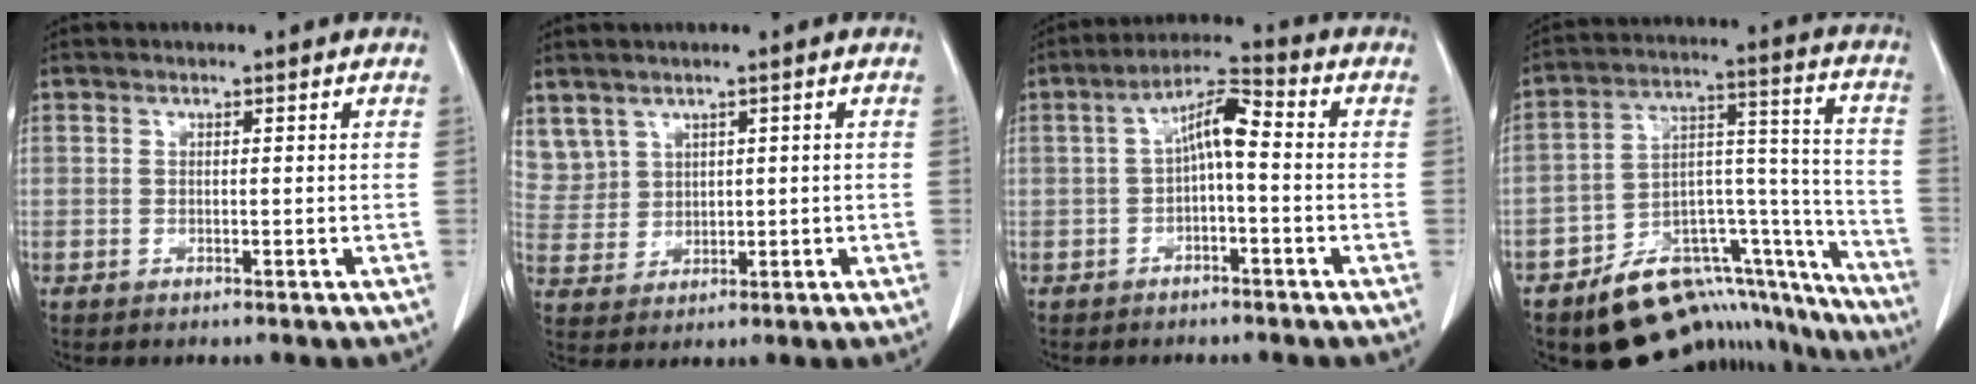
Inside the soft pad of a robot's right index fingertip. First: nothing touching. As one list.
[{"total": 6.4, "force": [3.9, 5.0, 0.7], "torque": [-0.026, 0.016, 0.097]}, {"total": 6.4, "force": [-0.2, 1.7, 6.1], "torque": [-0.112, 0.028, -0.007]}, {"total": 21.6, "force": [-16.6, 9.7, 9.7], "torque": [-0.081, 0.077, -0.231]}]